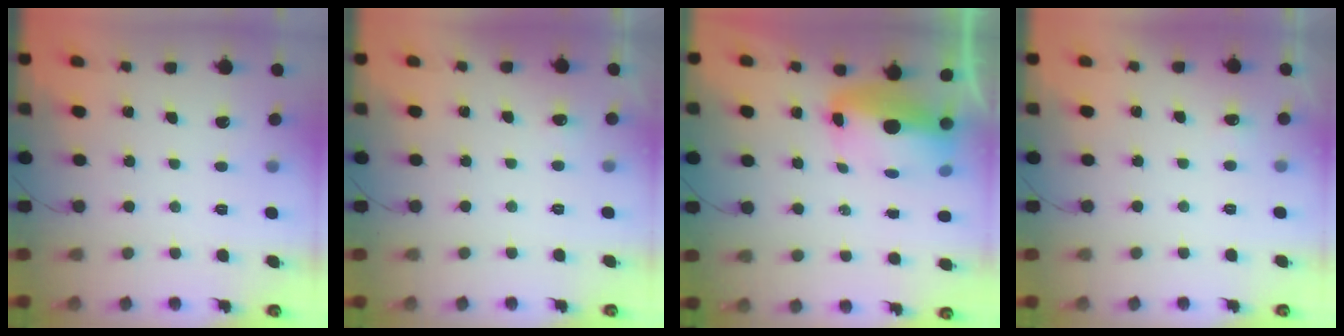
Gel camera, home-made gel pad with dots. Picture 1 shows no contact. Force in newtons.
{"total": 2.5, "press": 2.2, "slide": 1.1}
{"total": 7.9, "press": 7.7, "slide": 1.8}
{"total": 2.4, "press": 2.2, "slide": 1.1}